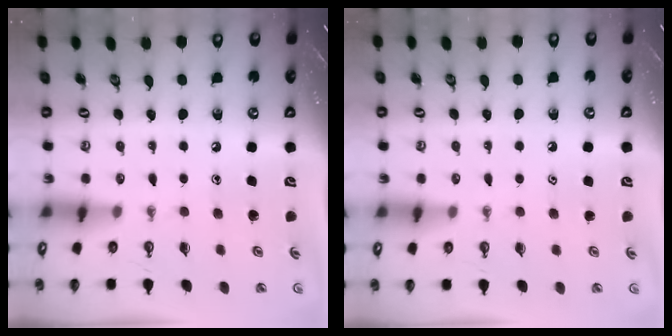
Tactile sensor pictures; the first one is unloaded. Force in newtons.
{"total": 0.8, "press": 0.2, "slide": 0.7}